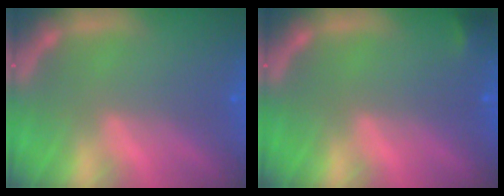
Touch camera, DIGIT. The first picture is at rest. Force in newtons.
{"total": 0.9}